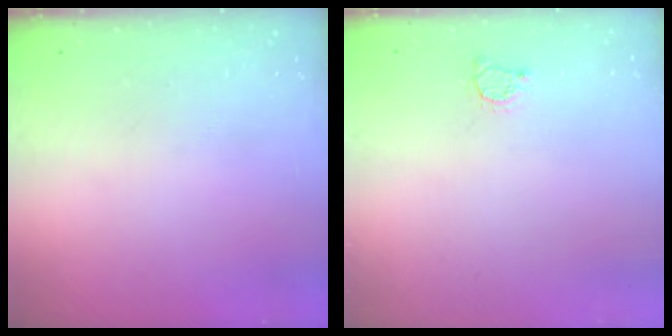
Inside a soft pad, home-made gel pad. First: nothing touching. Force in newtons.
{"total": 2.2, "press": 2.2, "slide": 0.3}